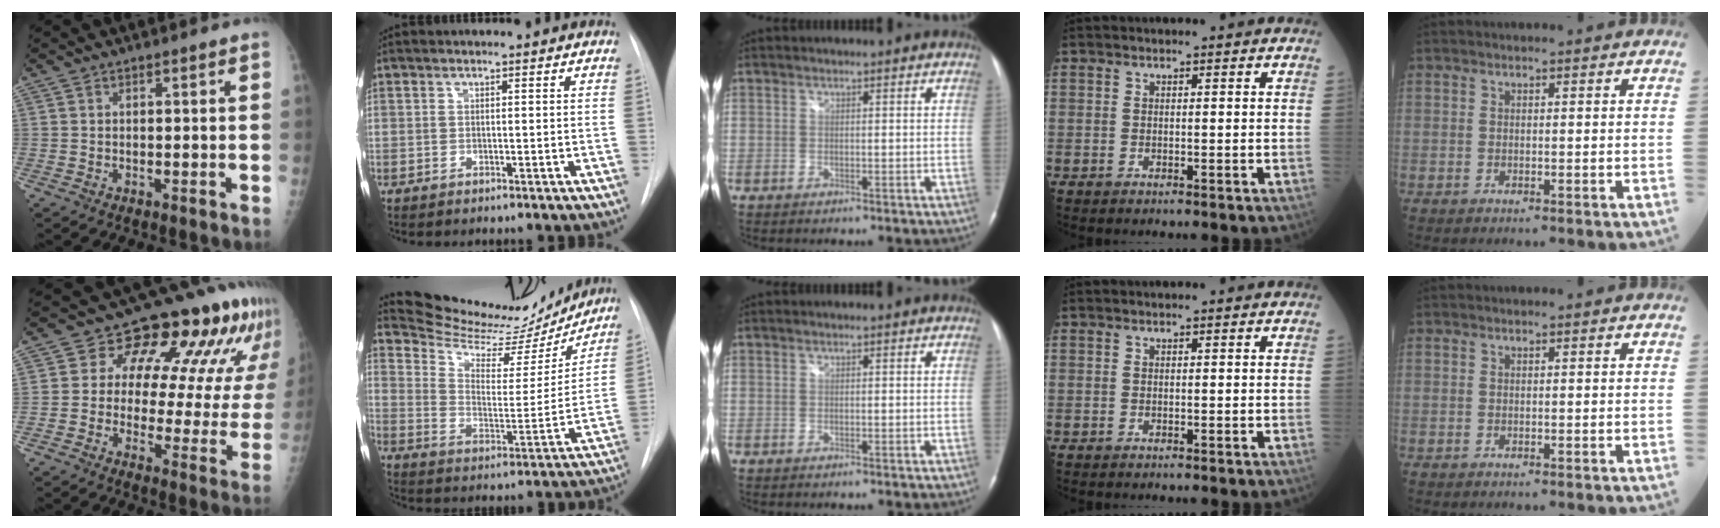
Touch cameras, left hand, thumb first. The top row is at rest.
{"thumb": {"total": 18.1, "force": [10.0, 9.5, 11.8], "torque": [-0.100, -0.030, 0.110]}, "index": {"total": 17.5, "force": [16.8, 3.7, 3.0], "torque": [-0.050, -0.037, 0.239]}}